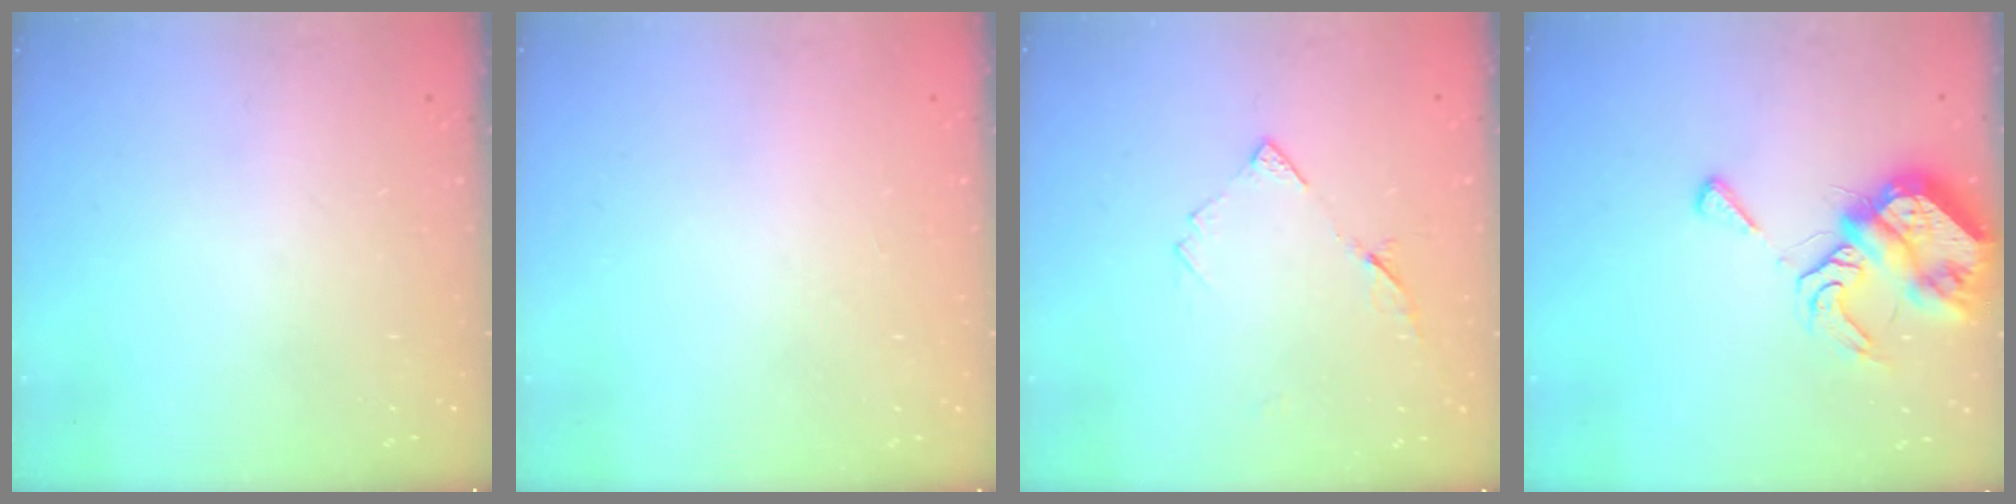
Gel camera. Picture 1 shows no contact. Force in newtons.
{"total": 1.7, "press": 1.7, "slide": 0.1}
{"total": 6.5, "press": 6.4, "slide": 0.9}
{"total": 11.0, "press": 10.9, "slide": 1.2}